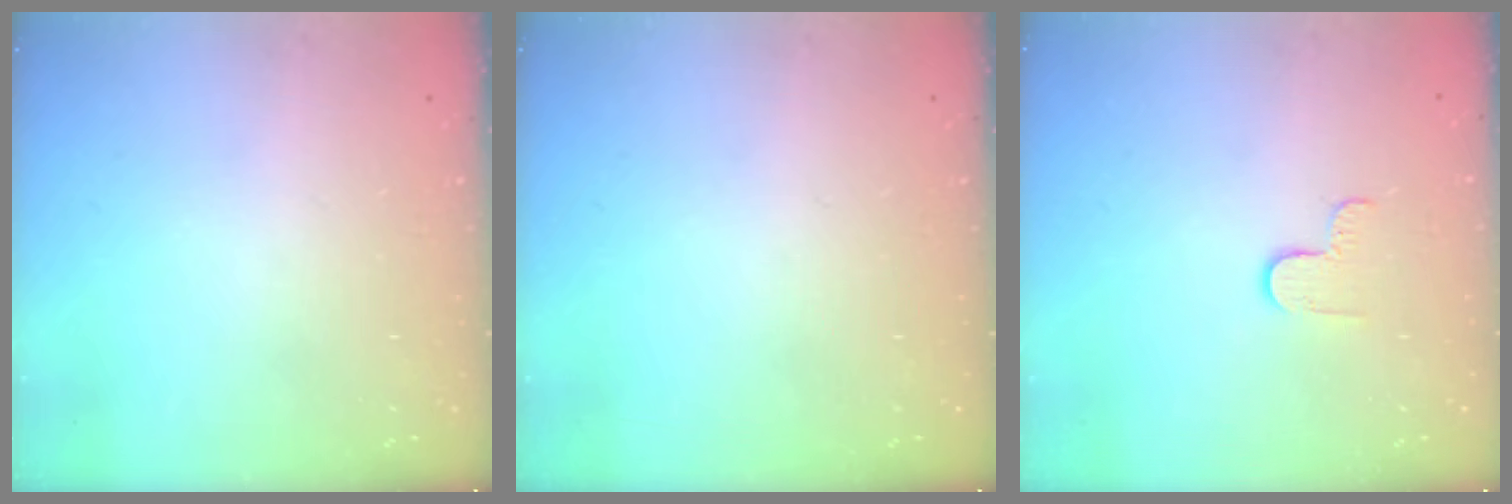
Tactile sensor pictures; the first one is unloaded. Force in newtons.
{"total": 0.0}
{"total": 3.0, "press": 3.0, "slide": 0.4}